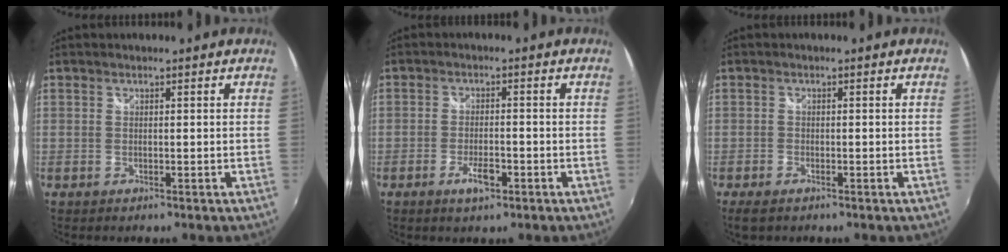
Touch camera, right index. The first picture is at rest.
{"total": 4.2, "force": [-2.2, 1.5, 3.2], "torque": [-0.070, -0.004, -0.040]}
{"total": 3.5, "force": [-2.5, 1.4, 1.9], "torque": [-0.045, -0.013, -0.044]}